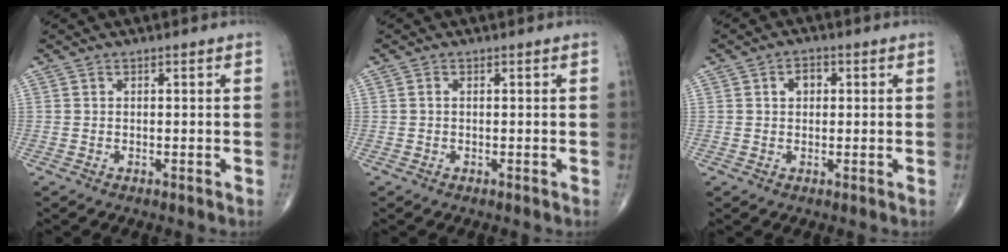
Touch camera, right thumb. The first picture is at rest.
{"total": 0.5, "force": [0.0, 0.3, 0.4], "torque": [-0.009, 0.000, -0.002]}
{"total": 3.0, "force": [0.6, 2.2, 1.9], "torque": [-0.020, 0.008, 0.007]}